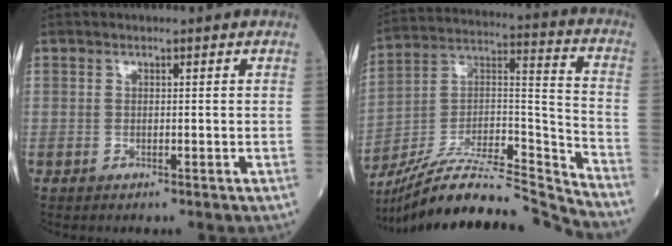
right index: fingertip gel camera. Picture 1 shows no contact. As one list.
[{"total": 23.0, "force": [-21.9, -0.1, 7.0], "torque": [-0.139, 0.022, -0.364]}]